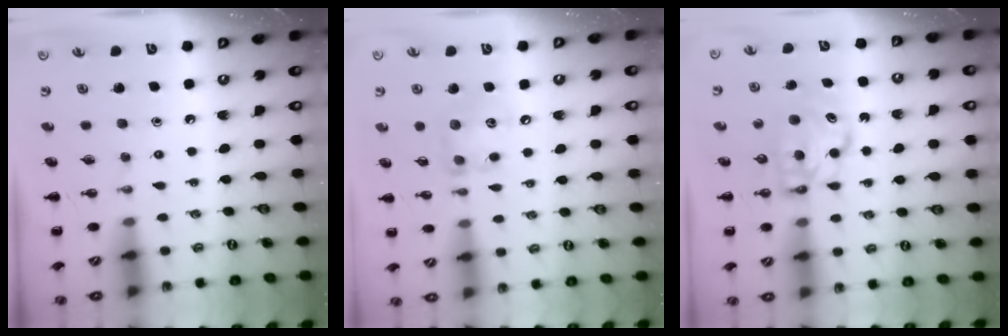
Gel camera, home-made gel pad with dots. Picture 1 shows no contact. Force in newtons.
{"total": 10.1, "press": 10.0, "slide": 1.2}
{"total": 6.8, "press": 6.8, "slide": 0.4}